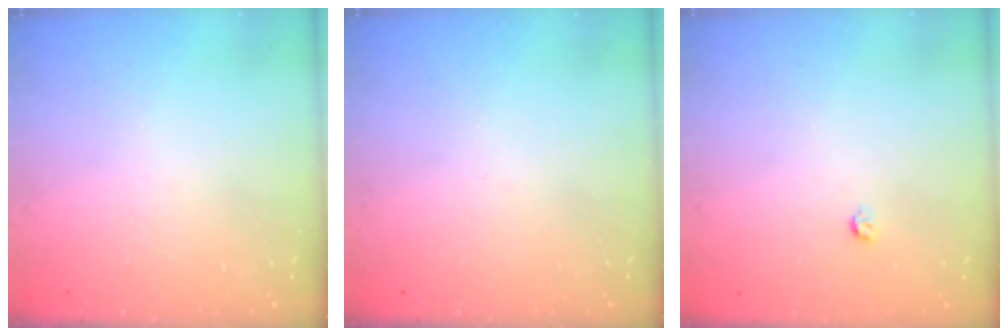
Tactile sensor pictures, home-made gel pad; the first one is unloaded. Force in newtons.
{"total": 0.0}
{"total": 3.2, "press": 3.2, "slide": 0.6}